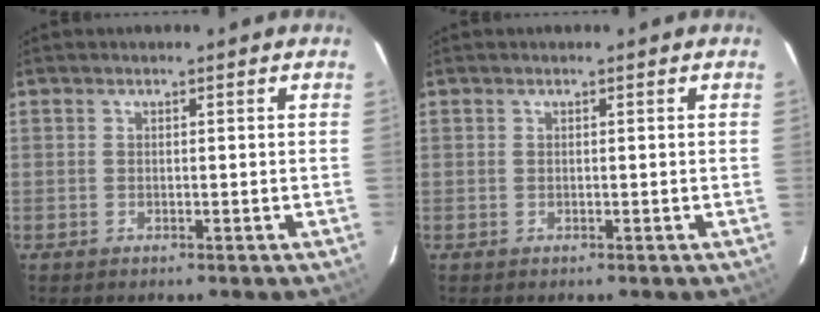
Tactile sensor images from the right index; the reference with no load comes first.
{"total": 0.0}